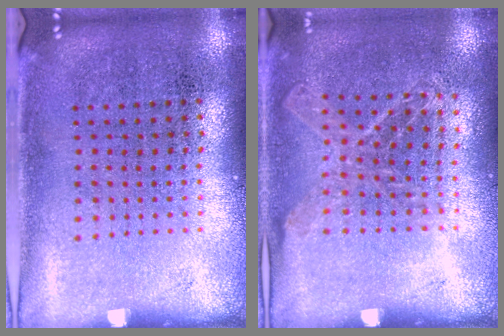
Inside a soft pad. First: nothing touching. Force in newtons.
{"total": 1.1, "press": 1.0, "slide": 0.3}